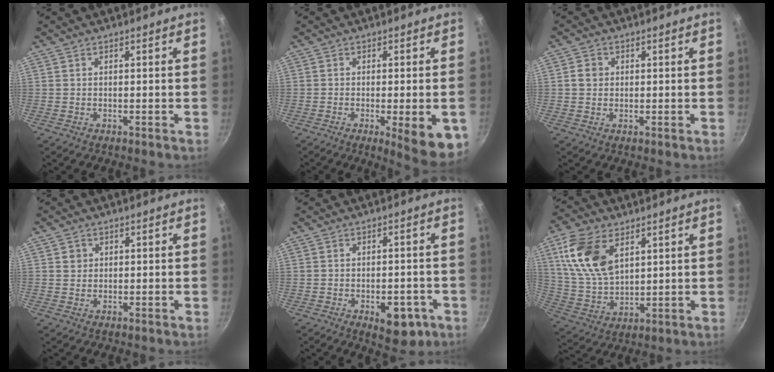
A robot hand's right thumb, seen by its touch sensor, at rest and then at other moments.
{"total": 9.8, "force": [-3.0, 2.3, 9.0], "torque": [-0.104, 0.000, -0.036]}
{"total": 2.7, "force": [0.3, 2.4, 1.2], "torque": [-0.010, 0.006, 0.001]}
{"total": 1.8, "force": [0.5, 1.7, 0.5], "torque": [0.000, 0.004, 0.006]}
{"total": 7.9, "force": [-3.2, 4.3, 5.8], "torque": [-0.041, 0.016, -0.030]}
{"total": 14.2, "force": [5.7, 8.4, 10.0], "torque": [-0.181, -0.020, 0.121]}